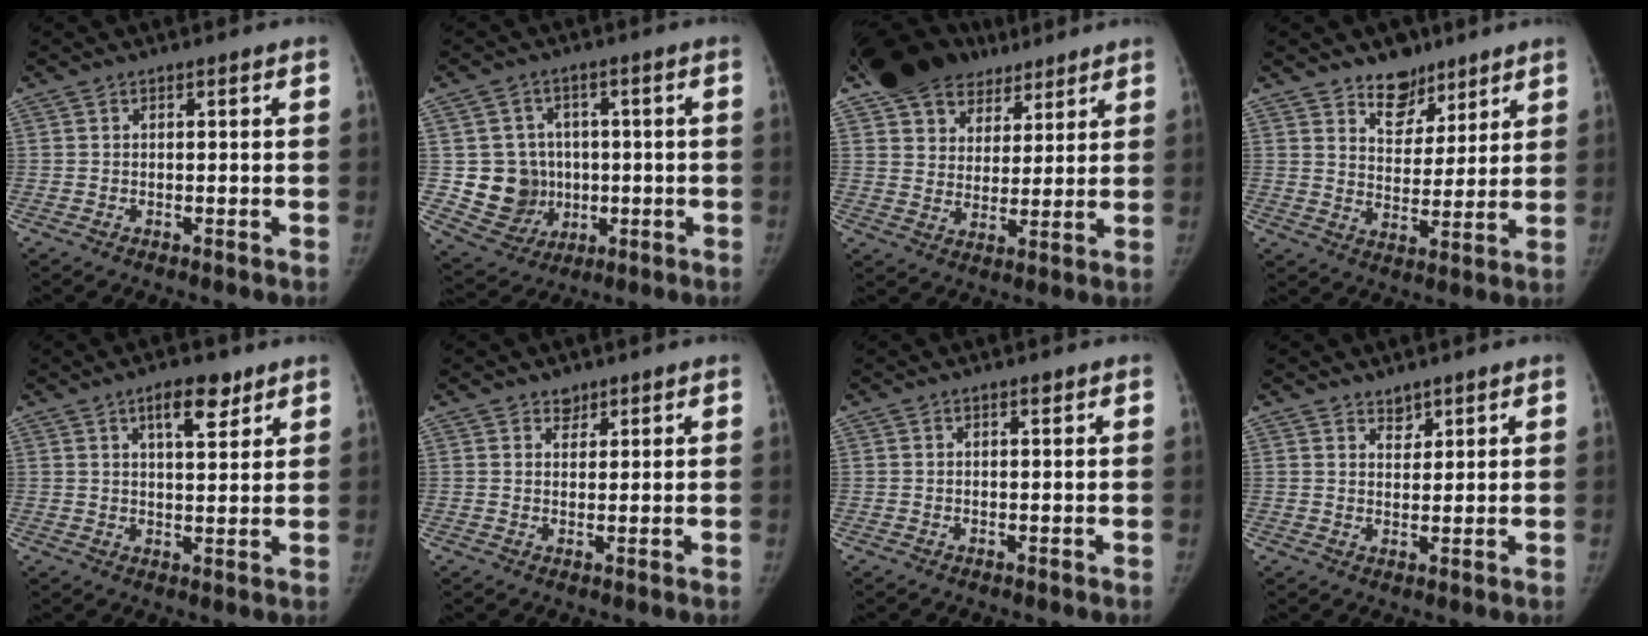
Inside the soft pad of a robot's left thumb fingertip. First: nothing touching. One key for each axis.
{"total": 10.6, "fx": -0.1, "fy": 10.0, "fz": 3.4, "tx": -0.019, "ty": 0.006, "tz": 0.015}
{"total": 17.5, "fx": 12.9, "fy": 10.6, "fz": 5.2, "tx": -0.080, "ty": -0.029, "tz": 0.215}
{"total": 8.8, "fx": 6.5, "fy": 5.3, "fz": 2.6, "tx": -0.006, "ty": -0.043, "tz": 0.109}
{"total": 6.8, "fx": 4.1, "fy": 2.8, "fz": 4.7, "tx": -0.053, "ty": -0.022, "tz": 0.061}
{"total": 2.2, "fx": 1.6, "fy": 1.5, "fz": 0.4, "tx": 0.009, "ty": -0.010, "tz": 0.022}
{"total": 0.6, "fx": 0.4, "fy": 0.2, "fz": 0.3, "tx": -0.006, "ty": -0.003, "tz": 0.006}
{"total": 2.7, "fx": 2.1, "fy": 1.6, "fz": 0.5, "tx": 0.009, "ty": -0.016, "tz": 0.034}